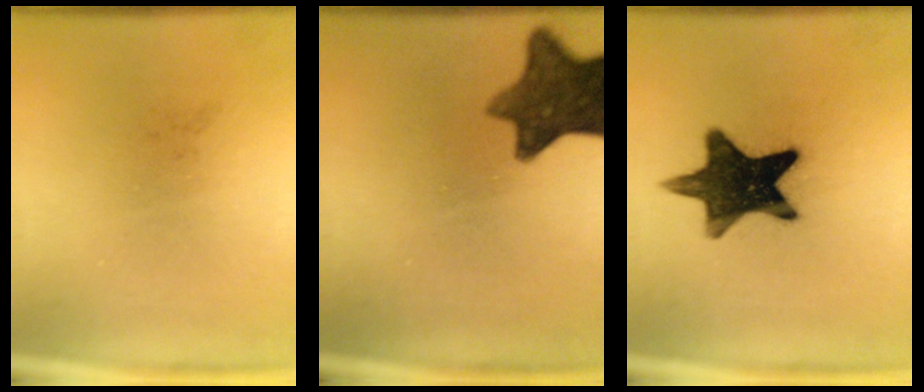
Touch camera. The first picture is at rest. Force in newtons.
{"total": 10.9}
{"total": 15.2}